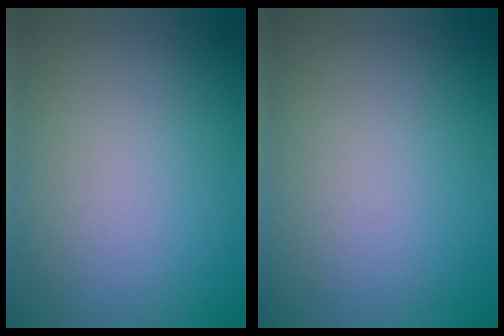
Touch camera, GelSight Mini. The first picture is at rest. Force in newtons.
{"total": 0.0}